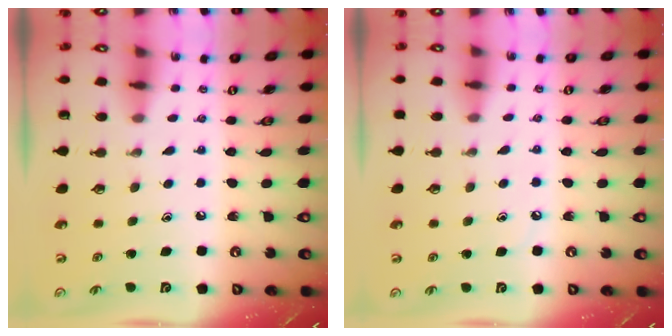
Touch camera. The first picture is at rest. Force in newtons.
{"total": 4.4, "press": 4.3, "slide": 0.7}